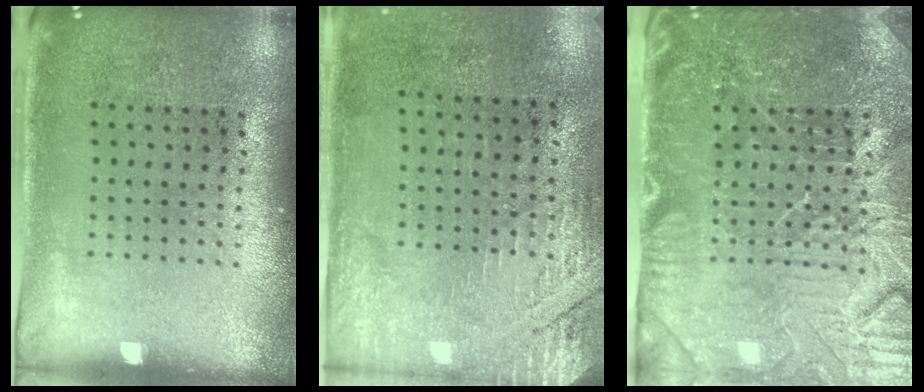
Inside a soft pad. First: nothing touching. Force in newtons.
{"total": 2.8, "press": 2.5, "slide": 1.4}
{"total": 5.0, "press": 4.6, "slide": 1.9}